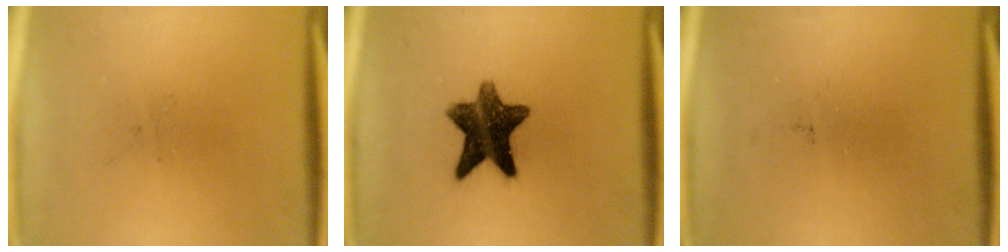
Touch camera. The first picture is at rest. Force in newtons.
{"total": 11.3}
{"total": 0.0}